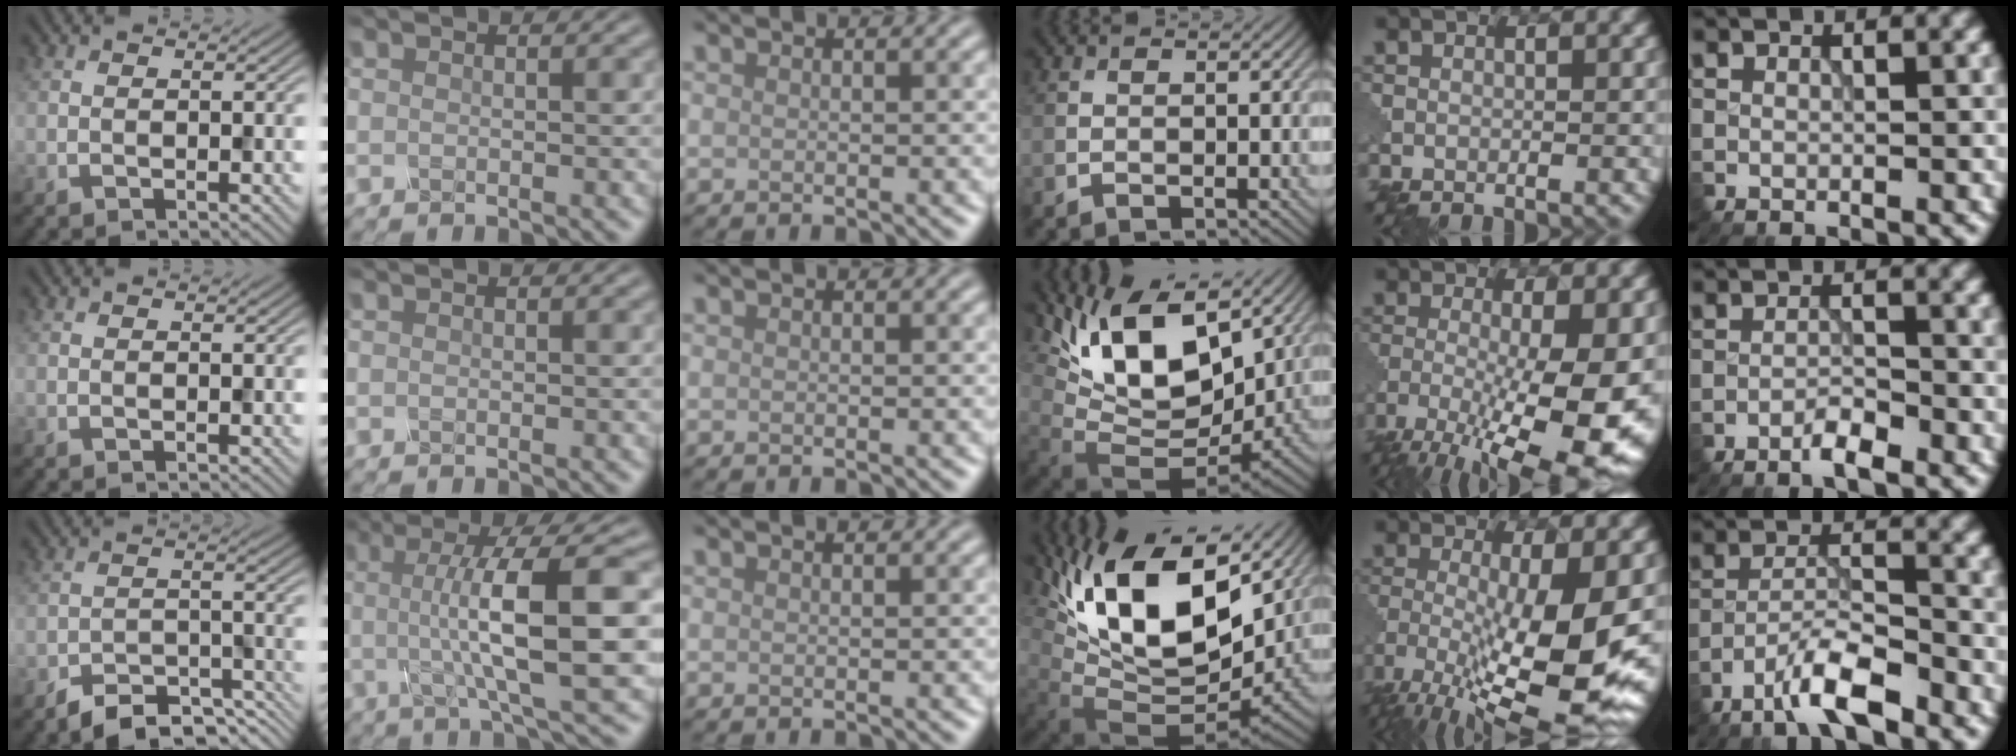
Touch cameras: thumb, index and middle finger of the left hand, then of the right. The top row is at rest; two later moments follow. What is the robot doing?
{"motion": "disassemble", "object": "glue stick"}